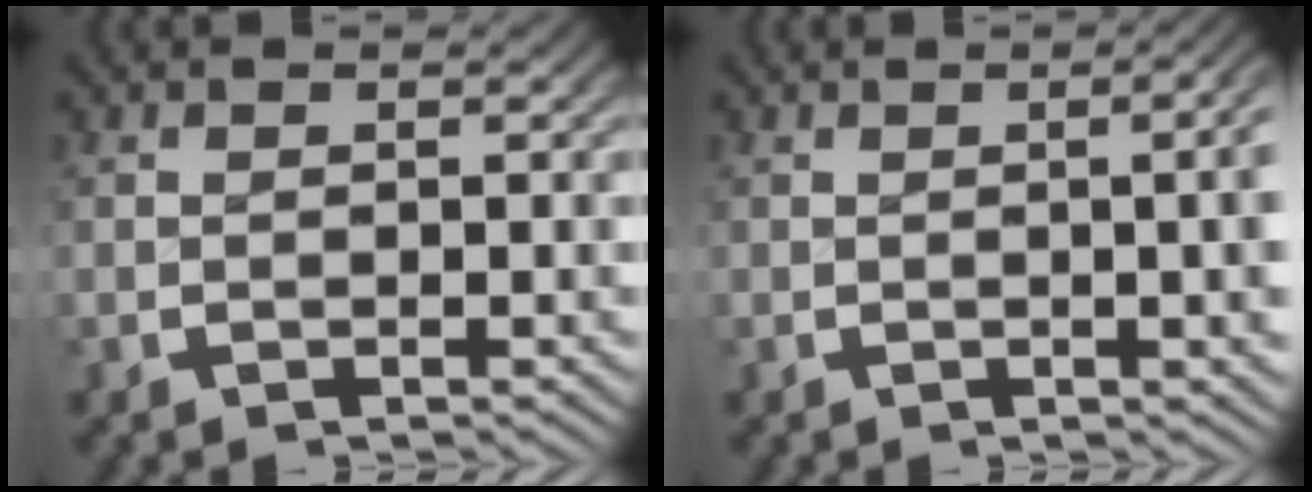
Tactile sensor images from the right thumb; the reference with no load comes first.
{"total": 5.7, "force": [0.5, 2.1, 5.3], "torque": [-0.041, 0.019, -0.004]}